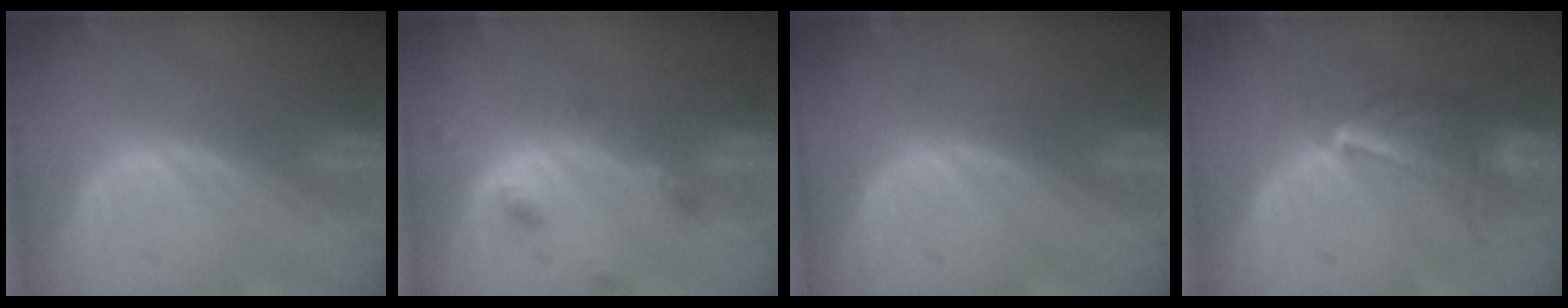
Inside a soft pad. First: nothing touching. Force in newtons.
{"total": 3.5, "press": 3.5, "slide": 0.5}
{"total": 0.0}
{"total": 7.1, "press": 6.4, "slide": 3.1}